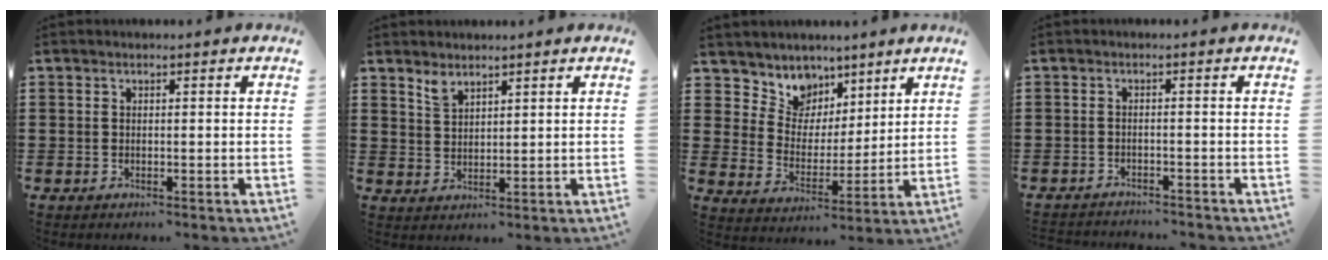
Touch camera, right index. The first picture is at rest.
{"total": 2.7, "force": [2.2, 1.1, 0.9], "torque": [-0.024, 0.002, 0.043]}
{"total": 6.5, "force": [4.6, 4.6, -0.6], "torque": [-0.030, -0.041, 0.082]}
{"total": 1.8, "force": [-1.7, 0.1, -0.1], "torque": [-0.003, 0.001, -0.038]}